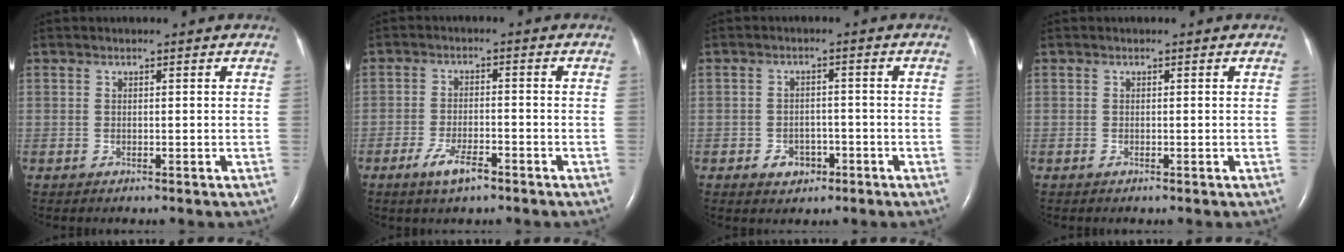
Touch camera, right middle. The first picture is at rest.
{"total": 4.5, "force": [-3.0, 1.1, 3.2], "torque": [-0.072, -0.004, -0.052]}
{"total": 3.3, "force": [-1.6, 2.4, 1.5], "torque": [-0.019, 0.005, -0.018]}
{"total": 0.0}